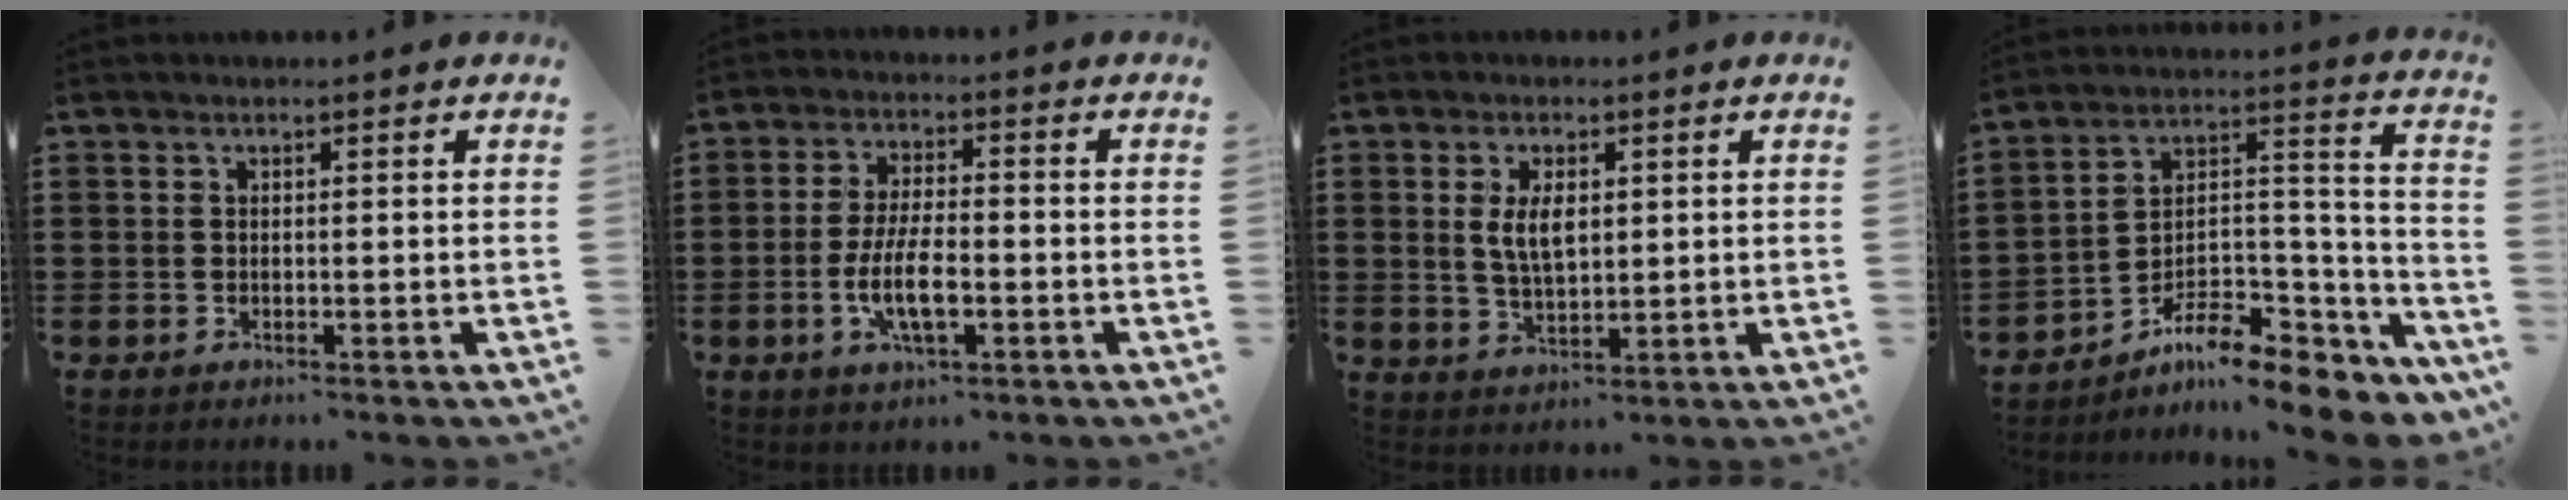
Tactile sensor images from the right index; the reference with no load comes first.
{"total": 7.4, "force": [-2.2, 2.6, 6.5], "torque": [-0.143, -0.008, -0.045]}
{"total": 5.1, "force": [1.0, 2.5, 4.3], "torque": [-0.082, 0.004, 0.015]}
{"total": 8.9, "force": [-7.2, 3.2, 4.2], "torque": [-0.069, 0.007, -0.134]}